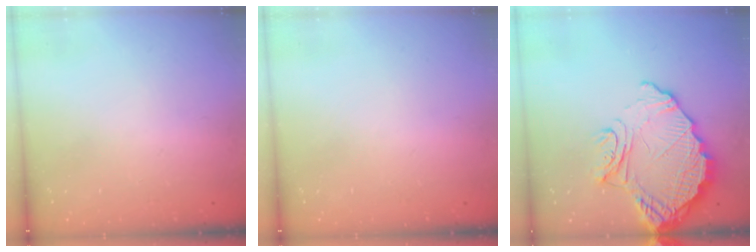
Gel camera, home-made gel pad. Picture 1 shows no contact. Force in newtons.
{"total": 0.0}
{"total": 15.7, "press": 15.6, "slide": 1.4}